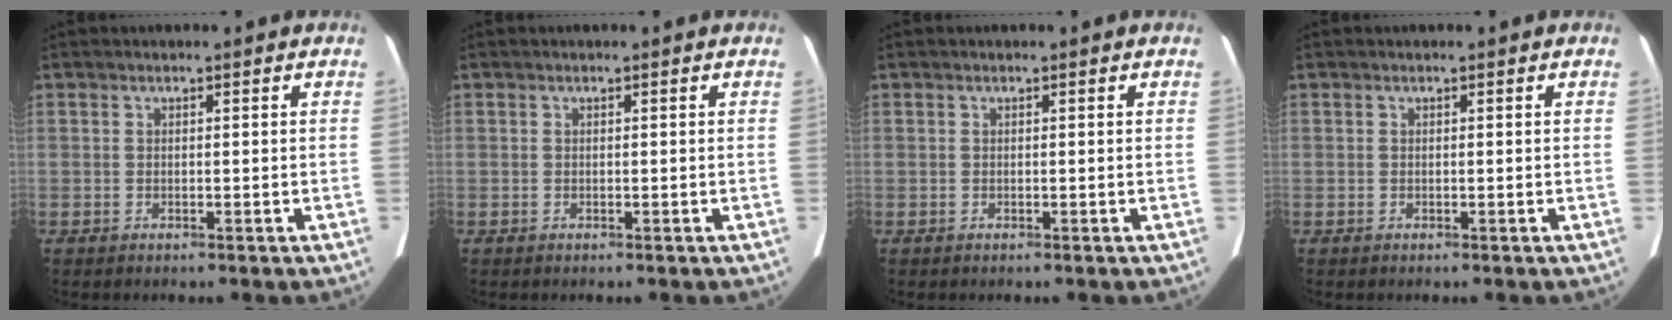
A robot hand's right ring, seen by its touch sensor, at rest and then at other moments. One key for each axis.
{"total": 0.0}
{"total": 0.0}
{"total": 0.0}